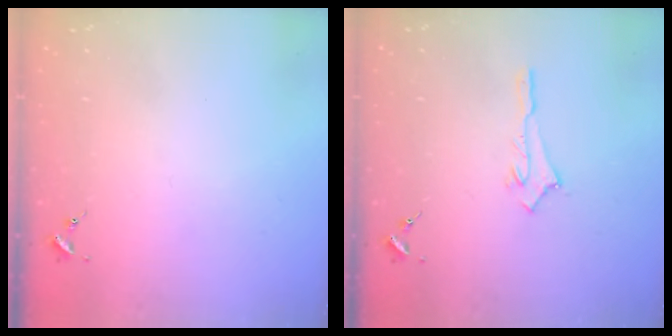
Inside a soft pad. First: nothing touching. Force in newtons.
{"total": 2.7, "press": 2.7, "slide": 0.1}